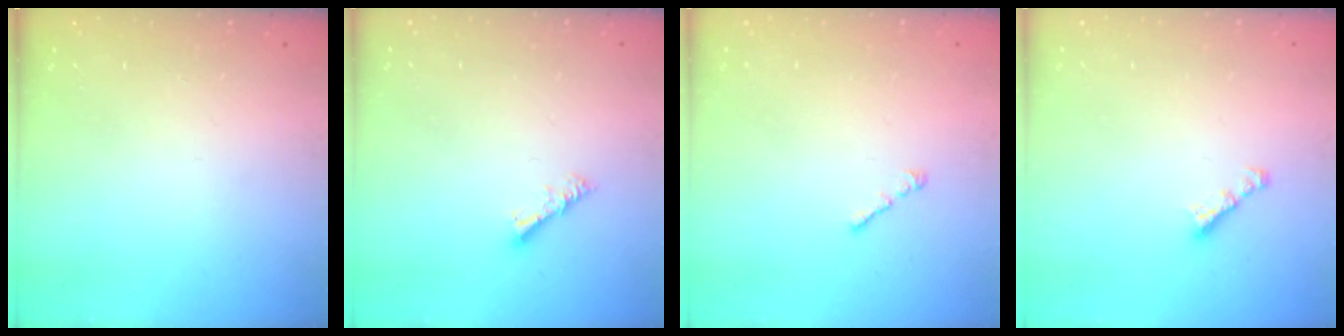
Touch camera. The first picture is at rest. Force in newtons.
{"total": 4.2, "press": 4.2, "slide": 0.5}
{"total": 1.0, "press": 0.9, "slide": 0.5}
{"total": 2.2, "press": 2.1, "slide": 0.6}